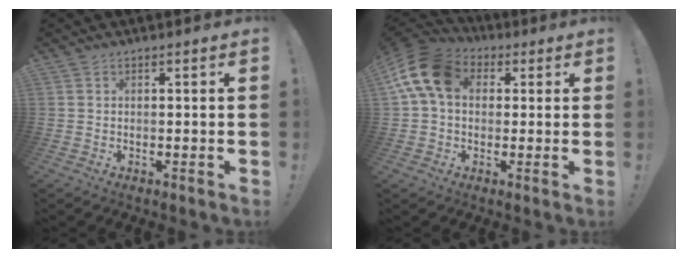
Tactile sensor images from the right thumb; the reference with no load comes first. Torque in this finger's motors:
{"motor_torque": [0.62, 0.58, 1.00, 0.17, 0.07]}